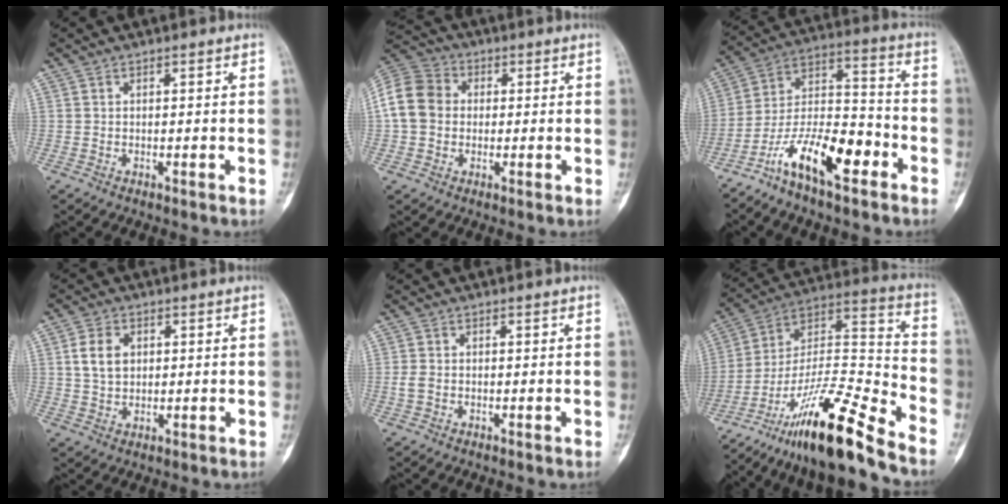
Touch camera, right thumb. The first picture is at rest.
{"total": 10.3, "force": [0.5, 8.7, 5.6], "torque": [-0.103, 0.026, -0.002]}
{"total": 15.1, "force": [-8.5, 5.6, 11.1], "torque": [-0.194, 0.074, -0.161]}
{"total": 5.9, "force": [1.4, 4.2, 3.8], "torque": [-0.056, -0.003, 0.024]}
{"total": 1.8, "force": [-0.4, 1.3, 1.2], "torque": [-0.030, 0.002, -0.010]}
{"total": 21.9, "force": [-16.5, 2.6, 14.2], "torque": [-0.273, 0.081, -0.294]}